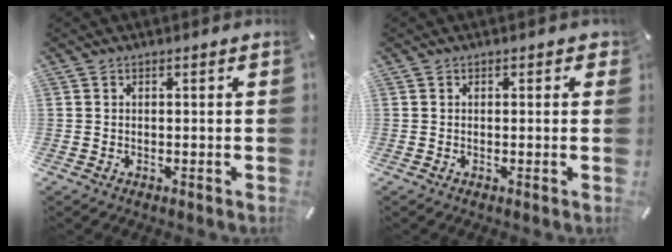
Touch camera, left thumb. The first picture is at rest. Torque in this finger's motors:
{"motor_torque": [0.36, 0.13, 0.12, -0.08, -0.05]}